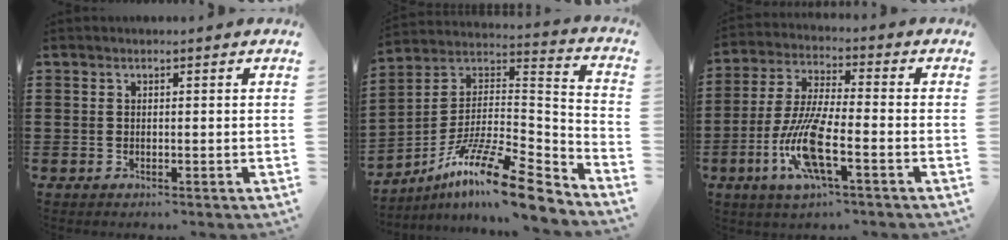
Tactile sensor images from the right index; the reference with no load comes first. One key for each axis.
{"total": 13.8, "fx": -9.9, "fy": 2.3, "fz": 9.4, "tx": -0.167, "ty": 0.018, "tz": -0.186}
{"total": 10.7, "fx": -4.2, "fy": 2.4, "fz": 9.5, "tx": -0.213, "ty": -0.014, "tz": -0.084}